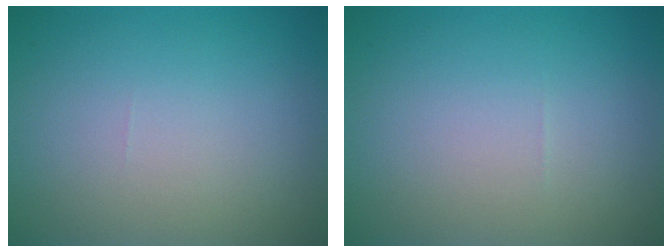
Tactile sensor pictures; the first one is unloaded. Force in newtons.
{"total": 0.0}